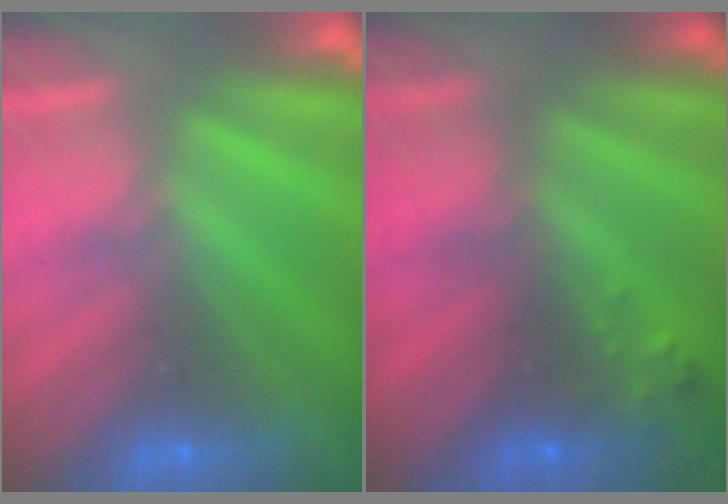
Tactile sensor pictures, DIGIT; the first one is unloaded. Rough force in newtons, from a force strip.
{"total": 5.6}